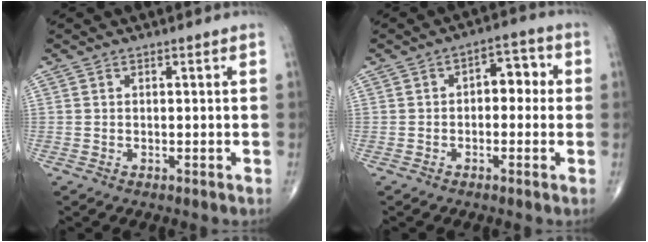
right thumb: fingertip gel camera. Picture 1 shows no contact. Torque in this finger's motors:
{"motor_torque": [-0.06, -0.39, 0.35, 0.11, 0.08]}